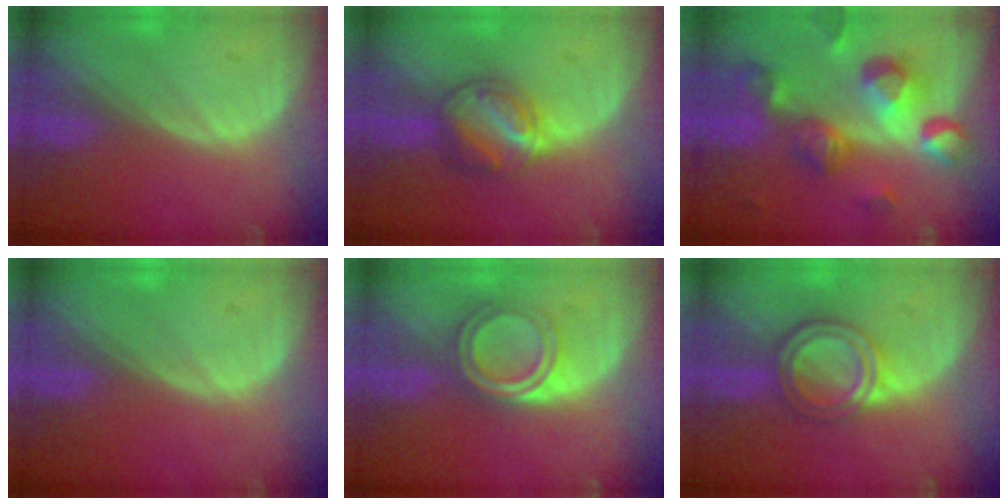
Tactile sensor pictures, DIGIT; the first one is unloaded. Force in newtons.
{"total": 5.8, "press": 5.8, "slide": 0.6}
{"total": 10.7, "press": 9.6, "slide": 4.7}
{"total": 0.0}
{"total": 5.3, "press": 4.9, "slide": 2.0}
{"total": 6.1, "press": 5.3, "slide": 3.0}